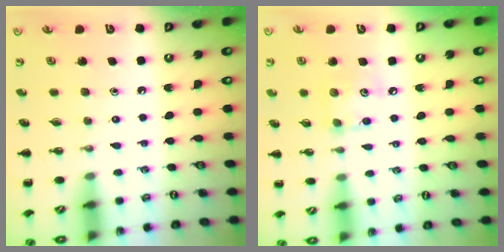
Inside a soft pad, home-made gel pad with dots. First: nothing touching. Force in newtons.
{"total": 6.3, "press": 6.2, "slide": 0.9}